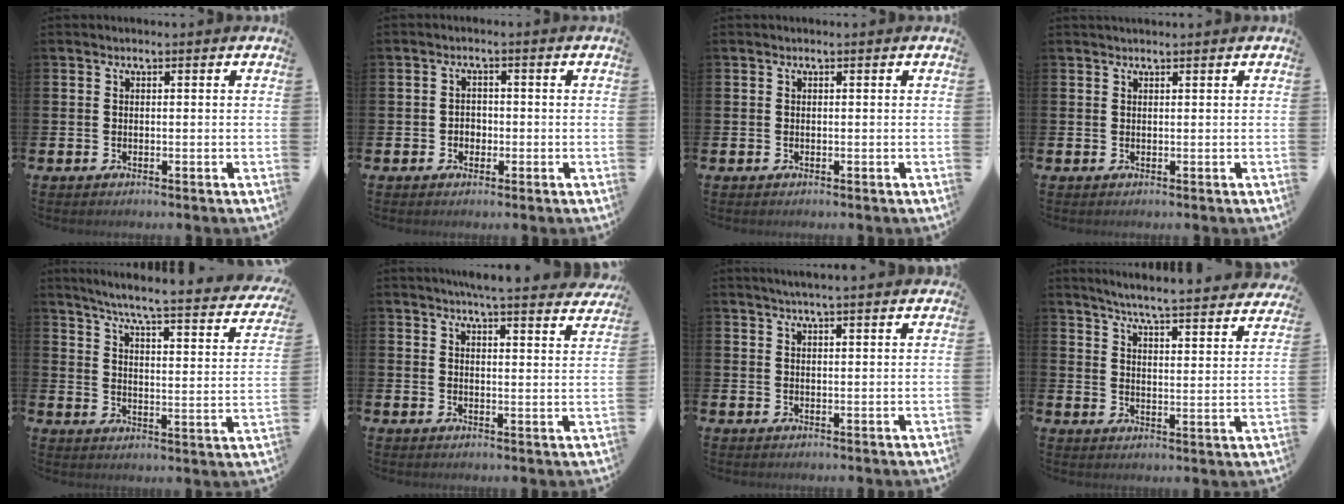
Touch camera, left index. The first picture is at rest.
{"total": 1.8, "force": [-0.6, 1.6, 0.6], "torque": [-0.006, 0.002, -0.016]}
{"total": 0.0}
{"total": 0.7, "force": [0.7, 0.0, 0.1], "torque": [-0.001, 0.000, 0.012]}
{"total": 5.8, "force": [5.1, 0.1, 2.9], "torque": [-0.075, -0.048, 0.075]}
{"total": 5.7, "force": [5.5, -0.1, 1.5], "torque": [-0.032, -0.027, 0.096]}
{"total": 3.1, "force": [2.9, -0.3, 0.9], "torque": [-0.021, -0.007, 0.053]}
{"total": 5.6, "force": [5.4, -0.2, 1.7], "torque": [-0.050, -0.049, 0.088]}